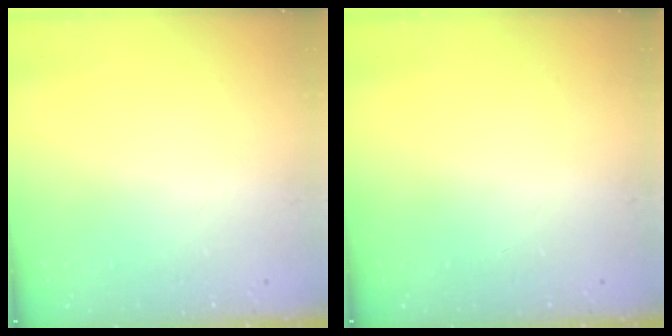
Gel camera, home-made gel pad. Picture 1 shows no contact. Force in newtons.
{"total": 0.0}